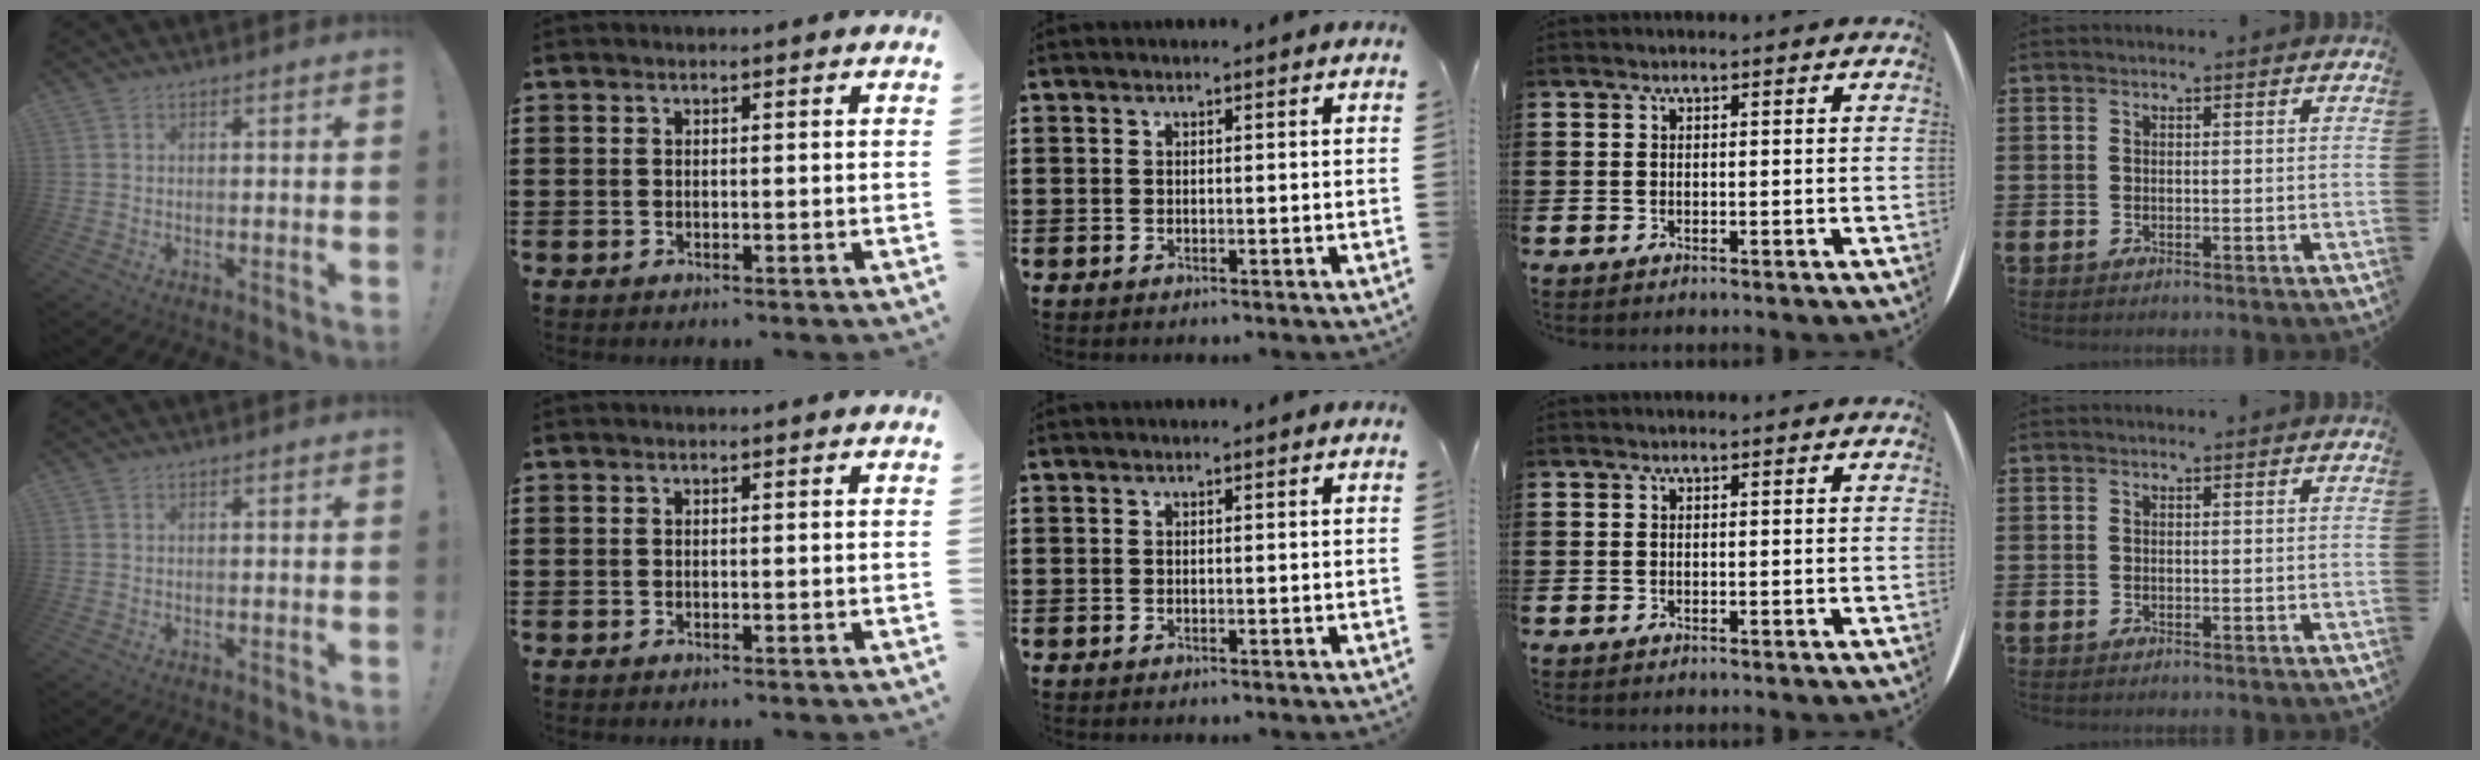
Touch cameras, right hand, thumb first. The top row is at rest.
{}